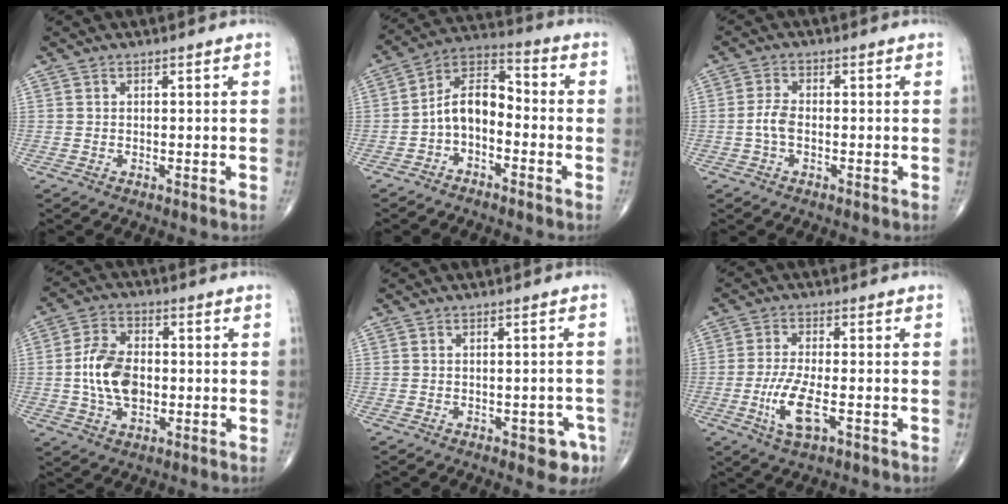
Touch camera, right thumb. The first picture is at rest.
{"total": 9.1, "force": [-2.7, 5.5, 6.8], "torque": [-0.106, 0.053, -0.063]}
{"total": 3.1, "force": [-0.8, 1.6, 2.5], "torque": [-0.056, 0.009, -0.019]}
{"total": 10.6, "force": [-1.1, 6.8, 8.1], "torque": [-0.135, 0.013, -0.027]}
{"total": 4.5, "force": [-2.3, 2.3, 3.1], "torque": [-0.016, 0.012, -0.024]}
{"total": 7.8, "force": [-2.5, 2.6, 6.9], "torque": [-0.147, 0.001, -0.046]}